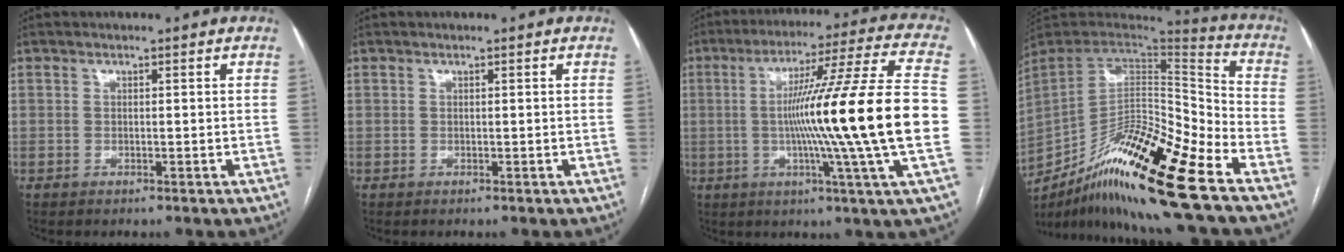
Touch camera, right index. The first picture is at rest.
{"total": 0.0}
{"total": 23.2, "force": [-2.1, -2.5, 22.9], "torque": [-0.332, -0.006, -0.055]}
{"total": 23.5, "force": [-15.3, 1.7, 17.8], "torque": [-0.306, -0.019, -0.275]}